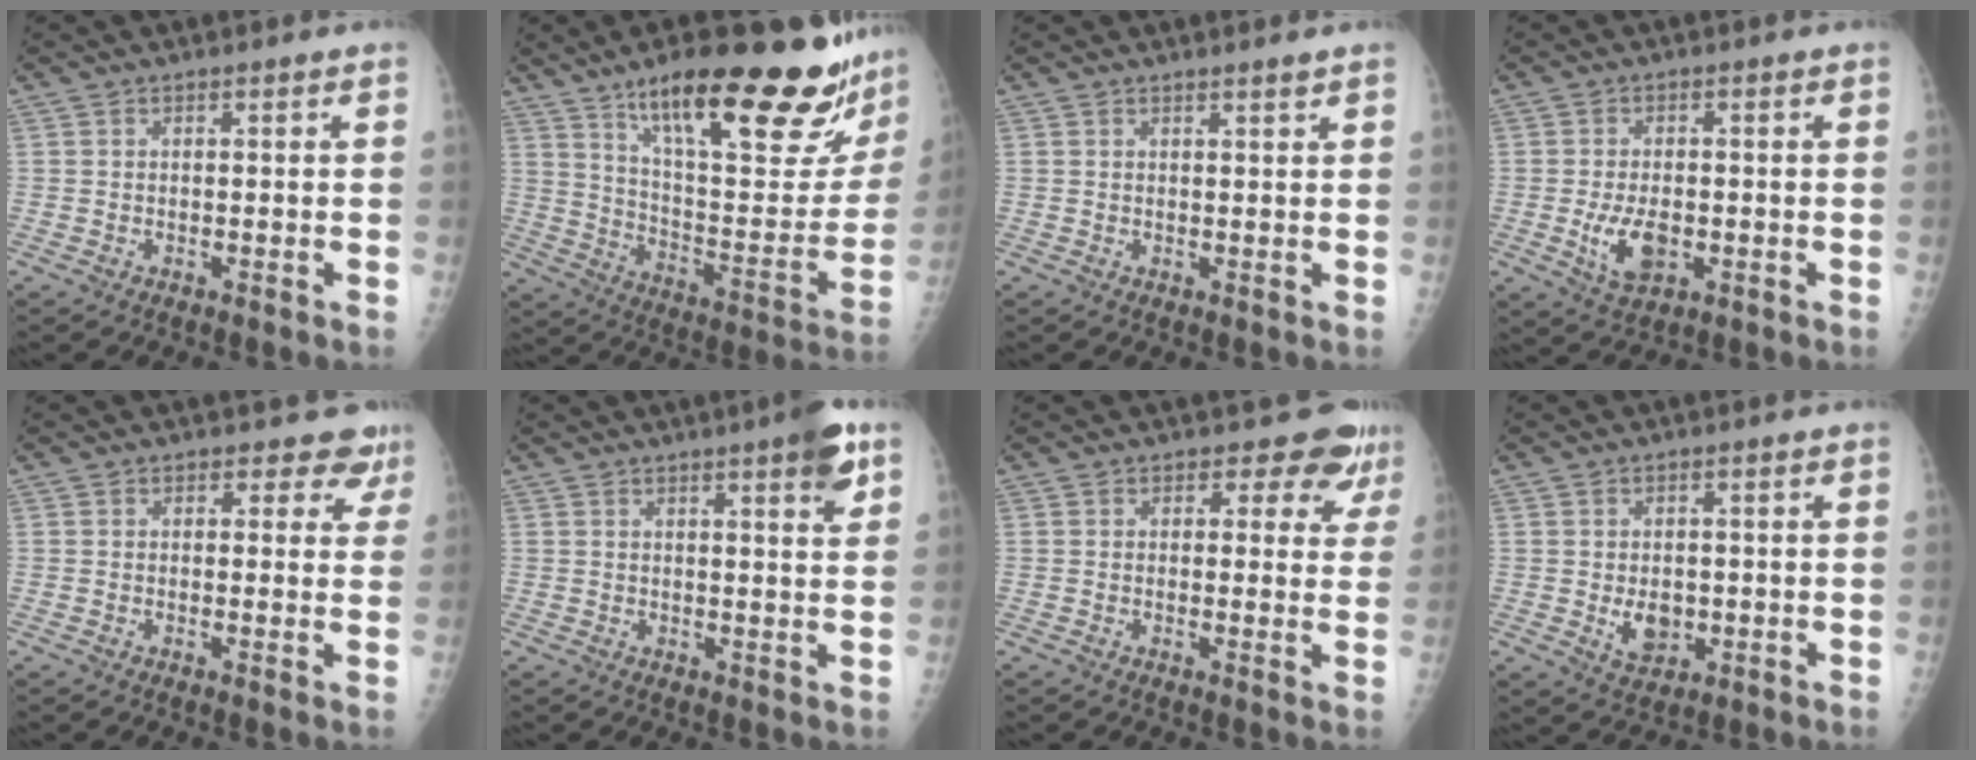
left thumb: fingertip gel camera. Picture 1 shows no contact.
{"total": 30.3, "force": [20.2, 7.2, 21.4], "torque": [-0.280, -0.078, 0.306]}
{"total": 1.1, "force": [0.9, 0.0, 0.6], "torque": [-0.006, -0.007, 0.015]}
{"total": 6.7, "force": [-1.5, 3.8, 5.3], "torque": [-0.093, -0.006, -0.021]}
{"total": 4.6, "force": [3.6, 2.7, 1.0], "torque": [0.028, -0.018, 0.026]}
{"total": 6.2, "force": [3.5, 1.1, 5.0], "torque": [-0.058, -0.014, 0.042]}
{"total": 6.4, "force": [4.9, 3.7, 1.9], "torque": [0.019, -0.024, 0.039]}
{"total": 4.9, "force": [-0.5, 3.6, 3.4], "torque": [-0.034, -0.005, 0.003]}